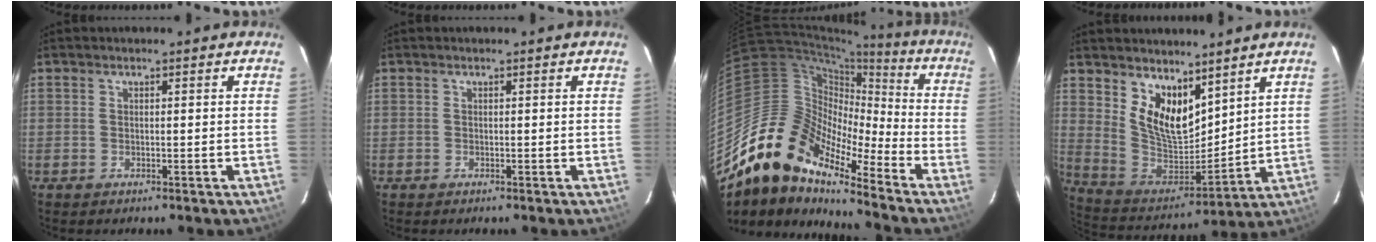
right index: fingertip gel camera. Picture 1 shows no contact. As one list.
[{"total": 0.0}, {"total": 17.1, "force": [-13.4, 6.4, 8.6], "torque": [-0.140, -0.002, -0.270]}, {"total": 12.9, "force": [8.0, 6.7, 7.6], "torque": [-0.143, -0.011, 0.164]}]